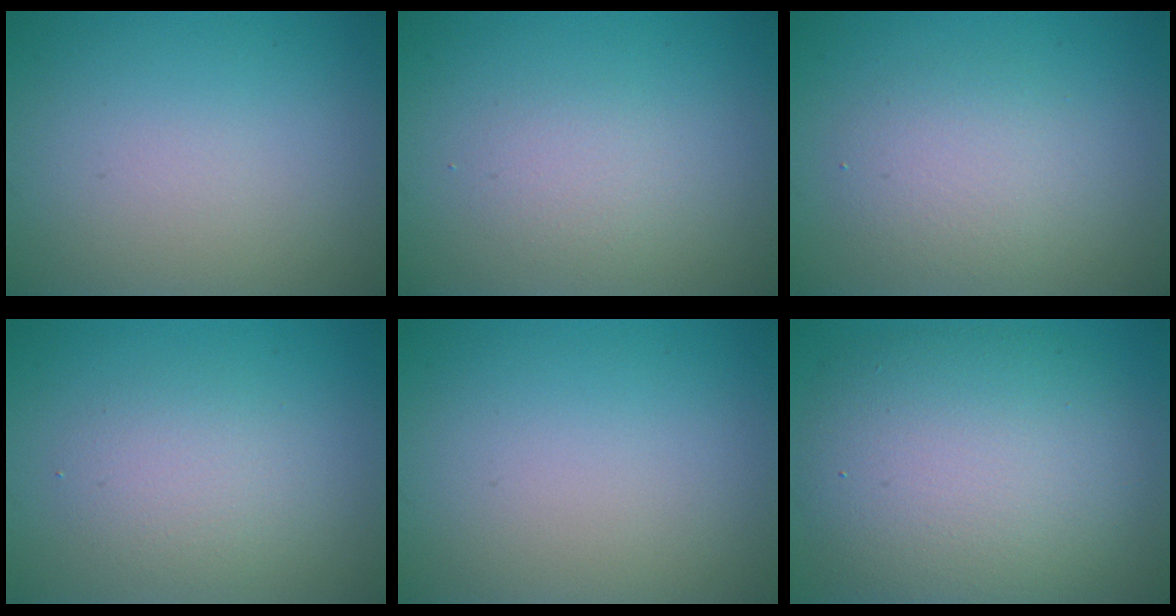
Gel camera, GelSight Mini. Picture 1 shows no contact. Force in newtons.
{"total": 1.6, "press": 1.6, "slide": 0.0}
{"total": 2.9, "press": 2.9, "slide": 0.2}
{"total": 2.6, "press": 2.6, "slide": 0.2}
{"total": 0.0}
{"total": 10.3, "press": 10.3, "slide": 0.4}